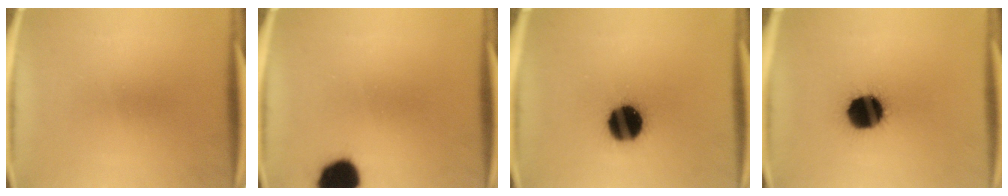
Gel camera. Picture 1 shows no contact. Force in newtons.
{"total": 11.7}
{"total": 15.3}
{"total": 16.2}